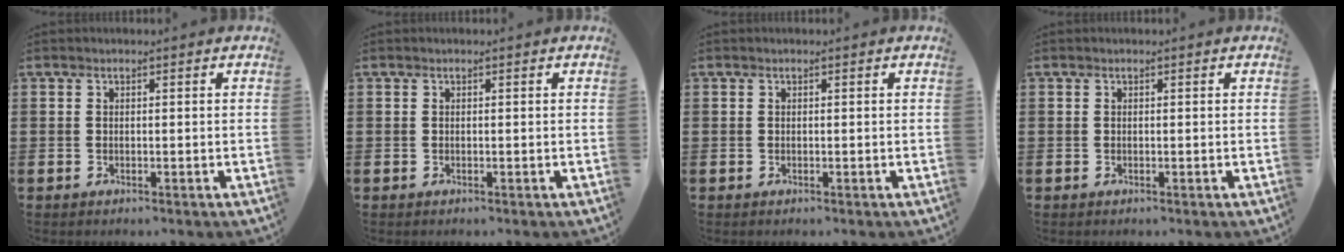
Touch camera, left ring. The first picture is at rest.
{"total": 0.0}
{"total": 0.0}
{"total": 0.0}